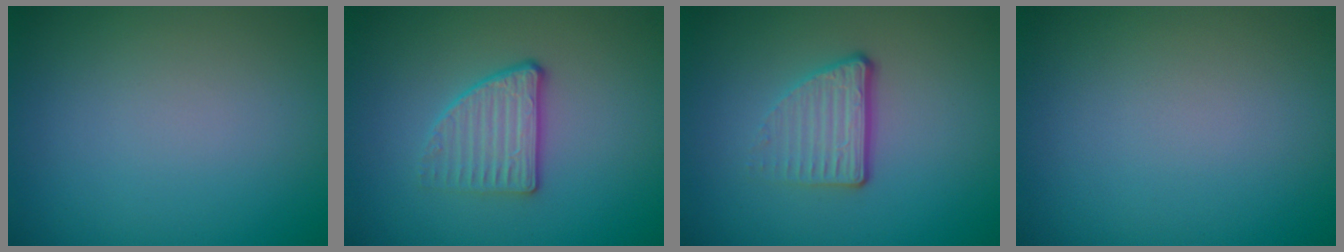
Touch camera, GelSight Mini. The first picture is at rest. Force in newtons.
{"total": 2.9, "press": 2.5, "slide": 1.4}
{"total": 3.5, "press": 2.3, "slide": 2.6}
{"total": 0.0}